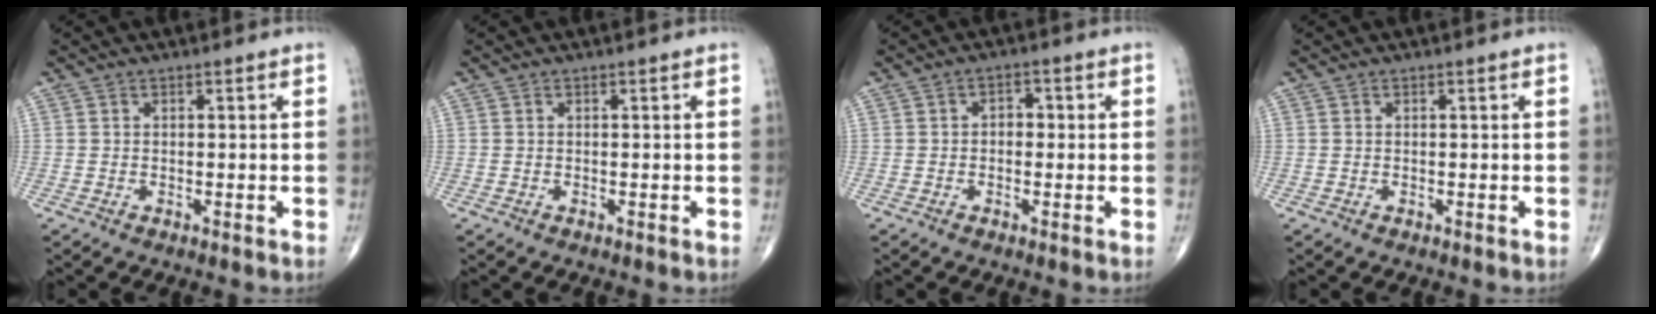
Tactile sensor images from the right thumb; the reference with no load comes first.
{"total": 0.0}
{"total": 2.6, "force": [0.0, 1.9, 1.8], "torque": [-0.008, 0.012, -0.006]}
{"total": 0.0}